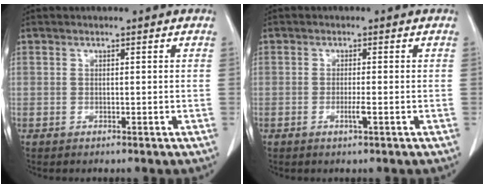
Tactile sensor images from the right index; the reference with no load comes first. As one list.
[{"total": 1.7, "force": [-0.6, -0.1, 1.5], "torque": [-0.032, -0.003, -0.012]}]